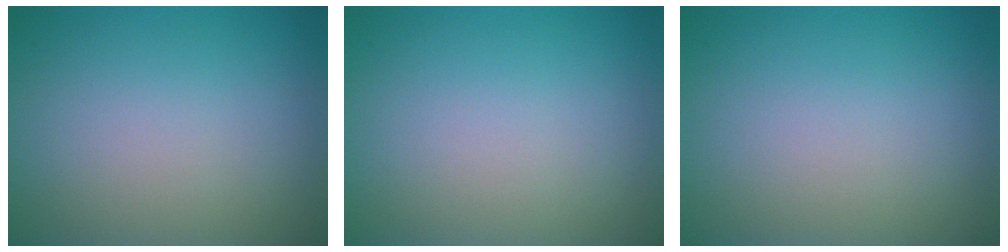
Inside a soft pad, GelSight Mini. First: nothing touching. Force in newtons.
{"total": 0.0}
{"total": 0.0}